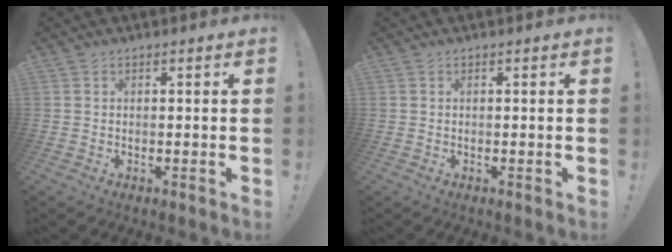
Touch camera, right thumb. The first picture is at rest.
{"total": 0.0}